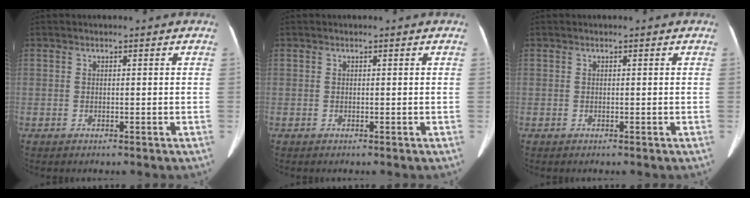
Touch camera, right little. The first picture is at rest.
{"total": 0.0}
{"total": 0.0}